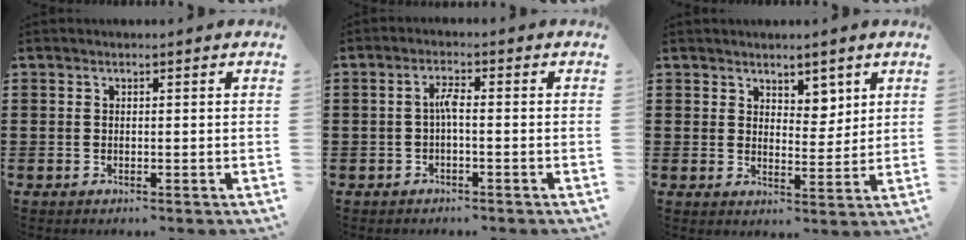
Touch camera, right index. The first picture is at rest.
{"total": 2.5, "force": [-0.5, 0.4, 2.4], "torque": [-0.048, 0.003, -0.012]}
{"total": 4.2, "force": [3.4, 2.3, 0.8], "torque": [-0.013, -0.005, 0.060]}